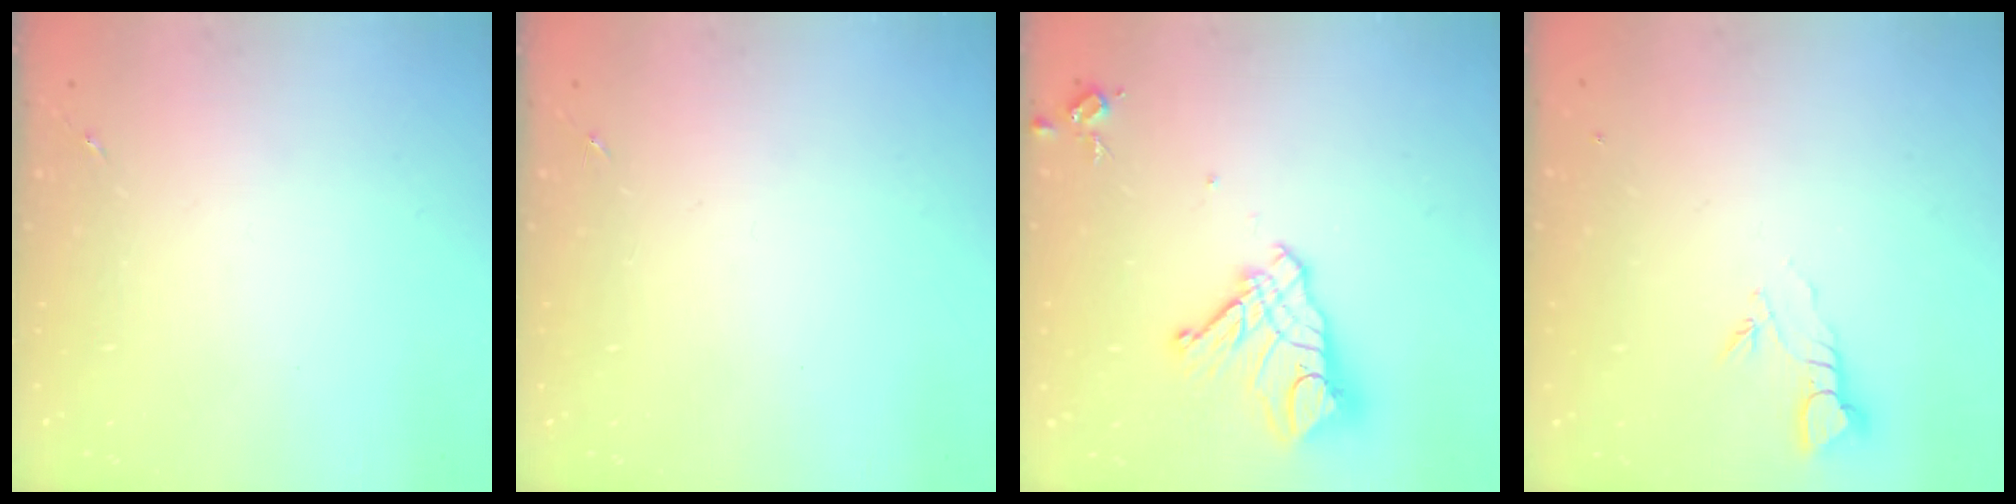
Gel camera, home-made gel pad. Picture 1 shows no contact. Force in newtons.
{"total": 0.0}
{"total": 14.6, "press": 14.6, "slide": 1.5}
{"total": 3.5, "press": 3.5, "slide": 0.2}